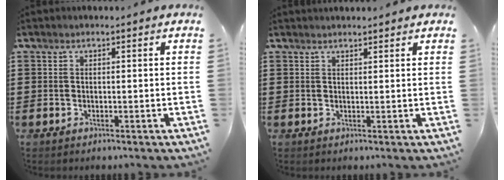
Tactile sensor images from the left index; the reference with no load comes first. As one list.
[{"total": 1.2, "force": [1.2, 0.2, 0.2], "torque": [-0.006, 0.000, 0.023]}]